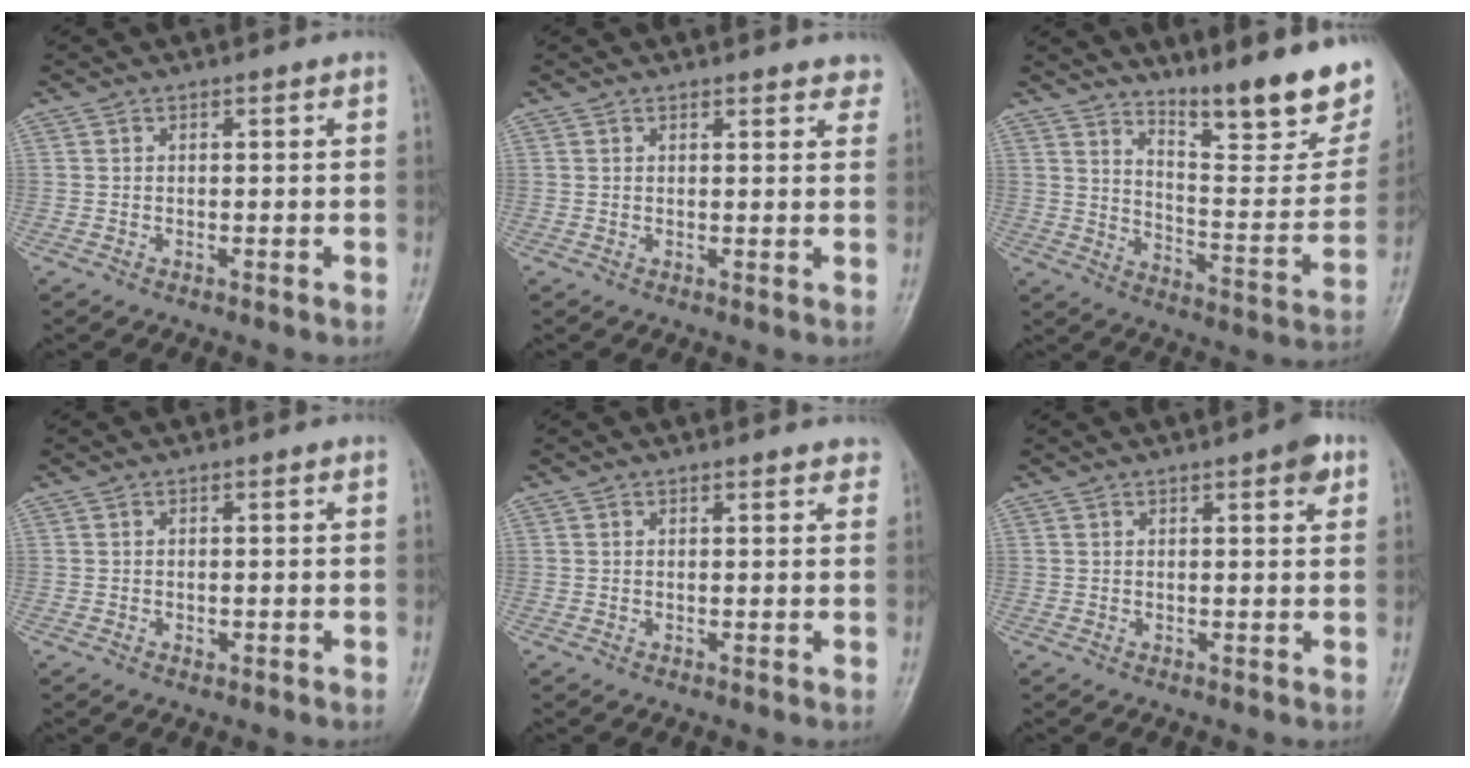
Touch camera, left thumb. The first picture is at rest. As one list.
[{"total": 4.0, "force": [3.5, 1.3, 1.4], "torque": [0.010, -0.011, 0.029]}, {"total": 22.1, "force": [15.6, 5.2, 14.8], "torque": [-0.175, -0.103, 0.227]}, {"total": 0.8, "force": [-0.2, 0.5, 0.5], "torque": [-0.007, 0.002, -0.001]}, {"total": 2.3, "force": [1.9, 0.7, 1.1], "torque": [0.001, -0.001, 0.017]}, {"total": 3.5, "force": [1.8, 0.9, 2.8], "torque": [-0.033, -0.005, 0.019]}]